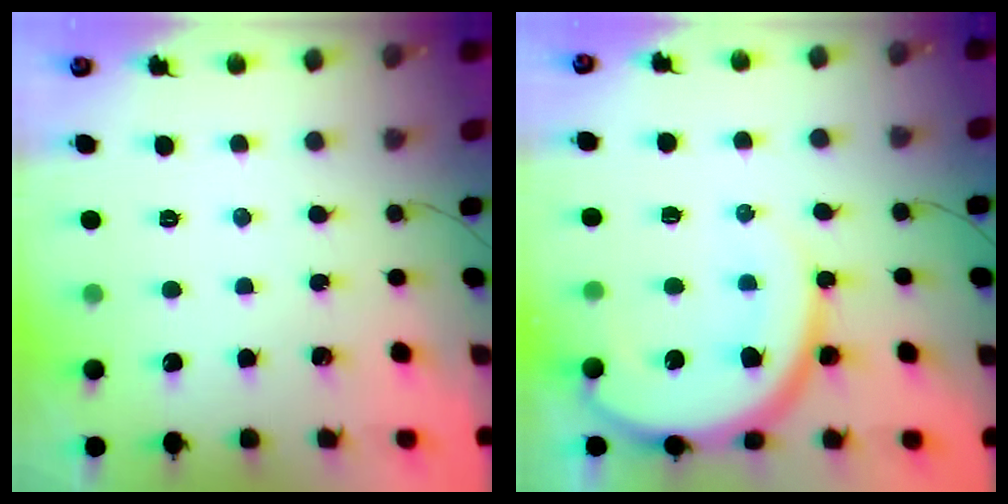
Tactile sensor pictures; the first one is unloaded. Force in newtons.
{"total": 14.5, "press": 14.4, "slide": 1.6}